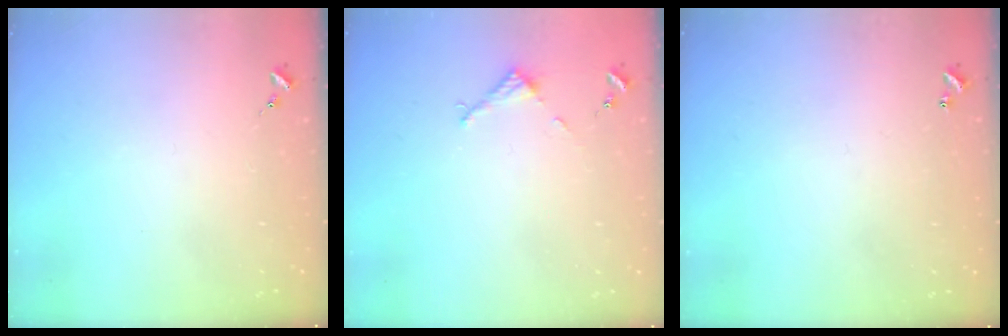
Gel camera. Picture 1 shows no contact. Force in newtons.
{"total": 2.7, "press": 2.7, "slide": 0.2}
{"total": 0.9, "press": 0.9, "slide": 0.2}